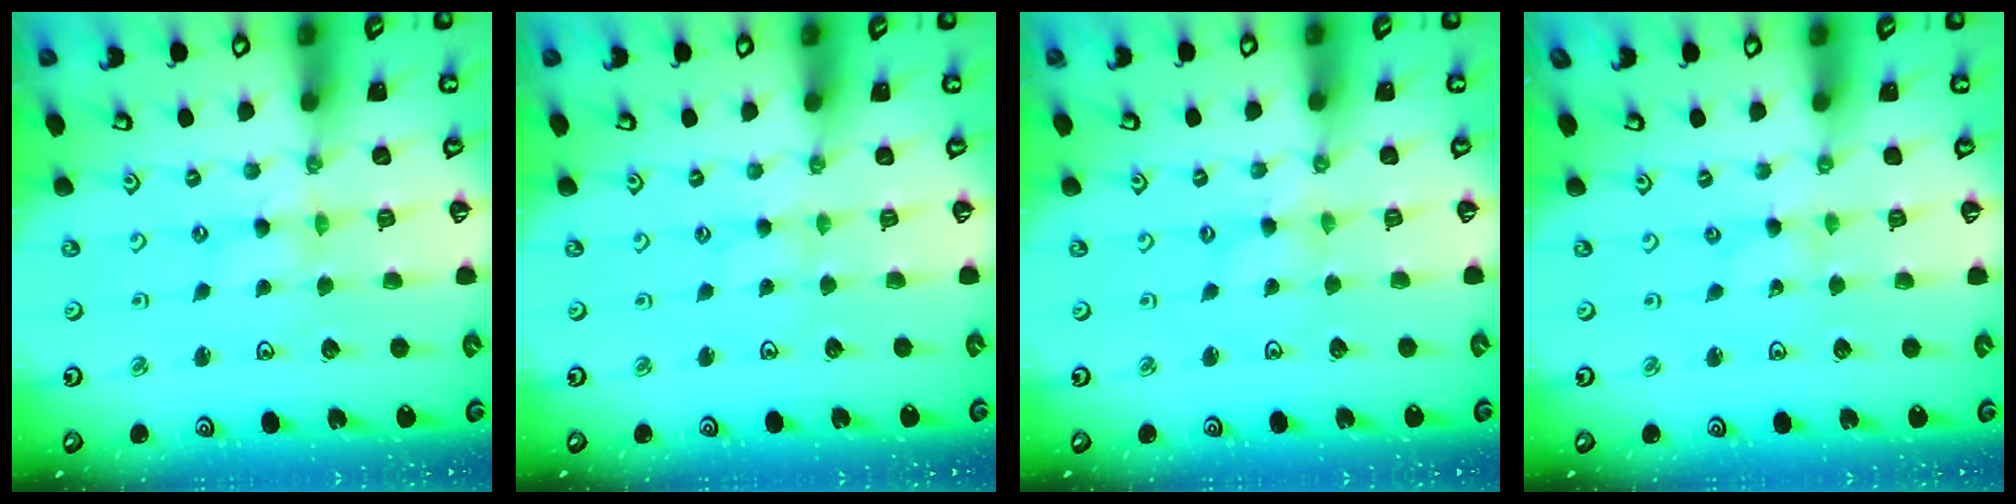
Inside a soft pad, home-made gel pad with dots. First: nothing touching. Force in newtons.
{"total": 0.9, "press": 0.9, "slide": 0.2}
{"total": 0.0}
{"total": 0.0}